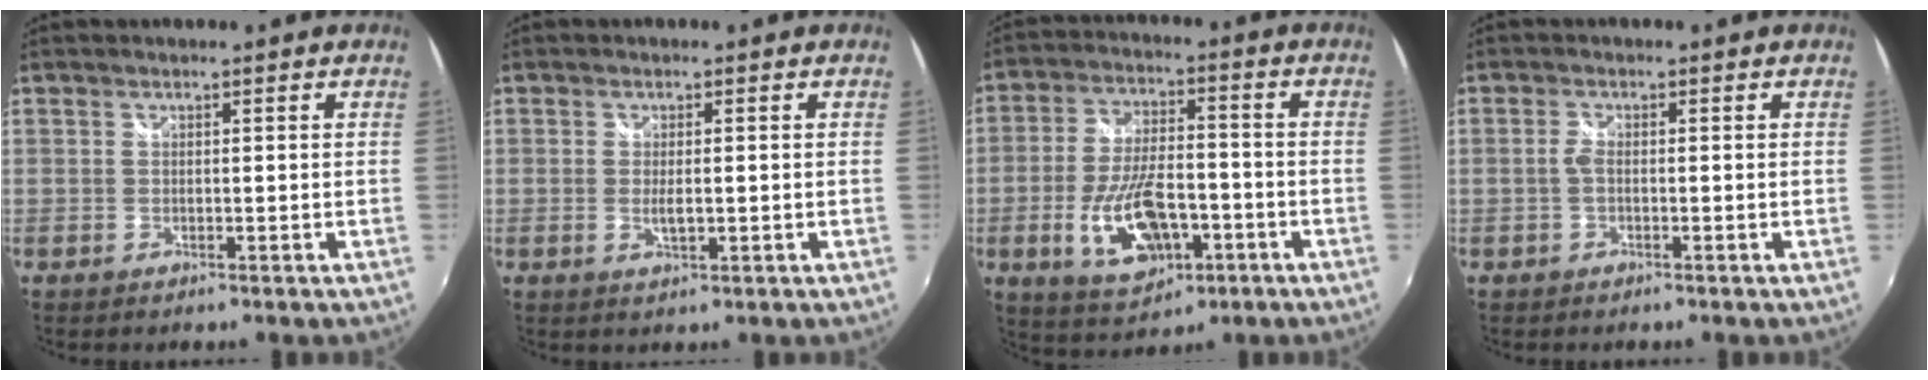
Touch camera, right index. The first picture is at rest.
{"total": 2.6, "force": [-0.3, 0.9, 2.4], "torque": [-0.043, -0.006, -0.002]}
{"total": 13.4, "force": [-4.7, 6.1, 11.0], "torque": [-0.228, -0.009, -0.073]}
{"total": 1.5, "force": [-0.3, 0.5, 1.4], "torque": [-0.029, 0.003, -0.009]}